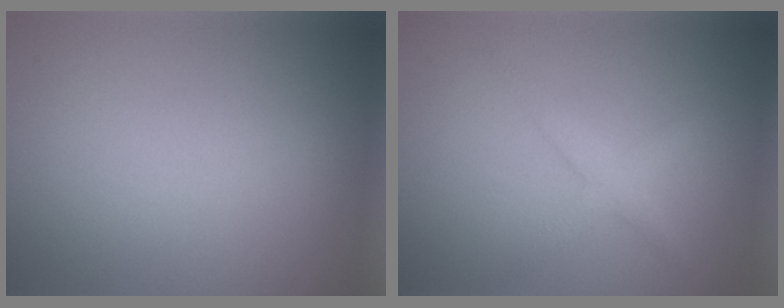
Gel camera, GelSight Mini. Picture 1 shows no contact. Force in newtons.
{"total": 1.9, "press": 1.9, "slide": 0.1}